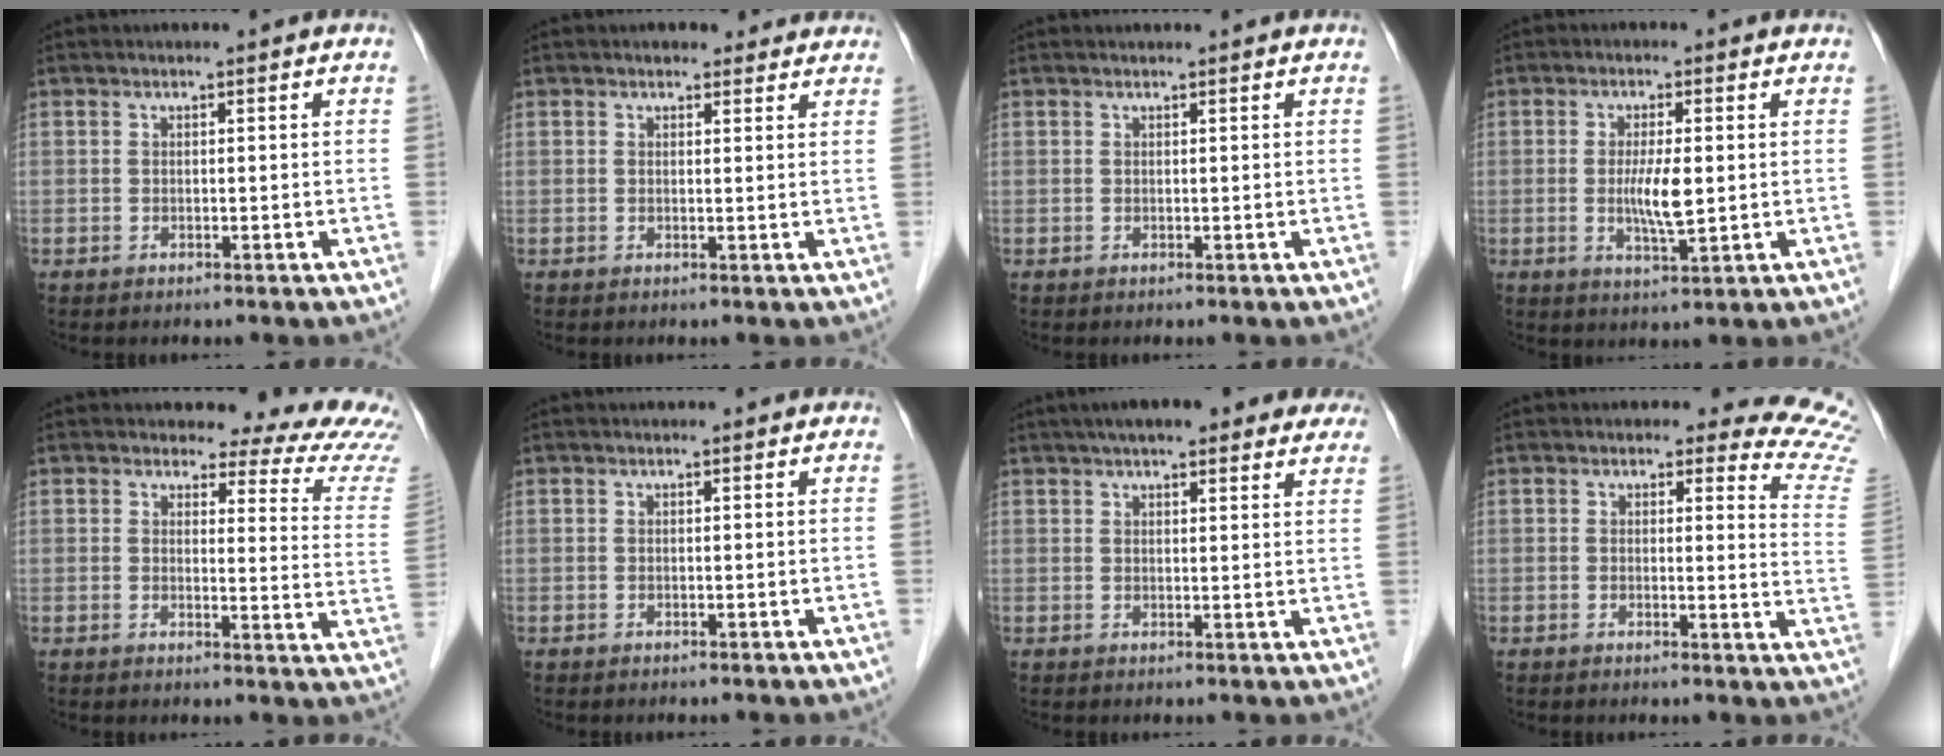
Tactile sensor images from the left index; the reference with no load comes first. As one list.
[{"total": 3.5, "force": [3.0, 1.7, 0.8], "torque": [0.006, 0.009, 0.032]}, {"total": 1.2, "force": [1.1, 0.2, 0.2], "torque": [0.000, 0.011, 0.016]}, {"total": 5.0, "force": [-0.1, 1.0, 4.9], "torque": [-0.089, -0.011, -0.001]}, {"total": 13.3, "force": [12.5, 2.7, 3.8], "torque": [-0.012, -0.078, 0.104]}, {"total": 1.2, "force": [1.0, 0.6, 0.3], "torque": [0.004, 0.014, 0.012]}, {"total": 13.7, "force": [11.2, 3.6, 7.0], "torque": [-0.079, 0.032, 0.137]}, {"total": 10.5, "force": [10.2, 1.9, 1.0], "torque": [0.037, -0.105, 0.061]}]